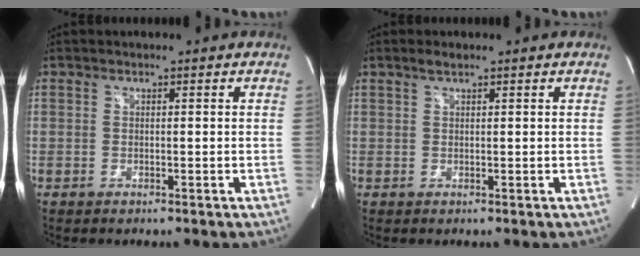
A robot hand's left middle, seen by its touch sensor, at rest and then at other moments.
{"total": 1.2, "force": [1.0, 0.2, 0.7], "torque": [-0.019, 0.004, 0.020]}